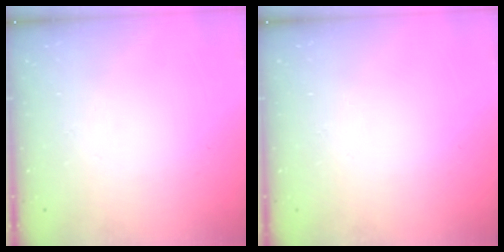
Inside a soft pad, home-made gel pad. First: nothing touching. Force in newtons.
{"total": 0.0}